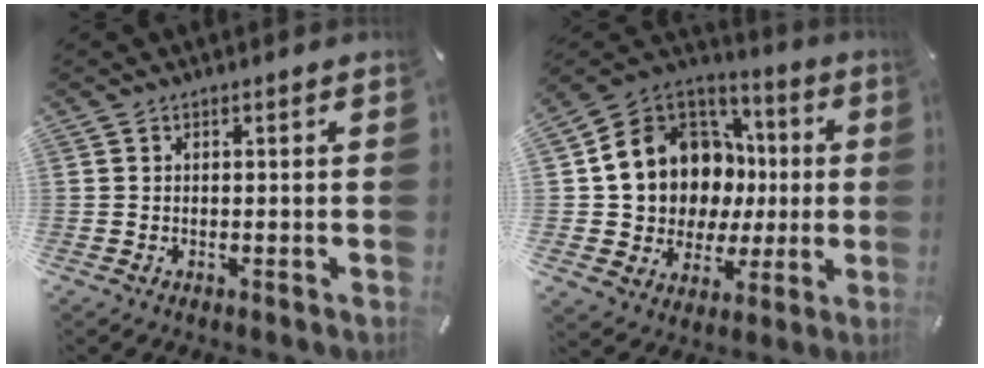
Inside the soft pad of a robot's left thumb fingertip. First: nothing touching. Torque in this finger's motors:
{"motor_torque": [2.04, 2.80, 1.70, -0.49, 0.31]}